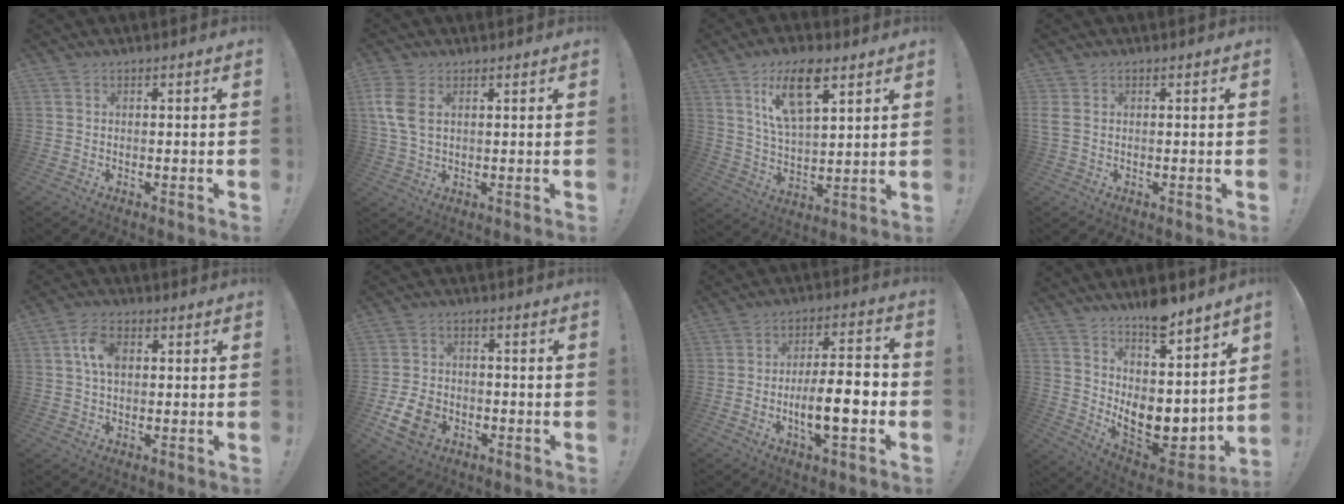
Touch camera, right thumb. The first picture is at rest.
{"total": 7.7, "force": [2.3, 4.8, 5.6], "torque": [-0.131, -0.002, 0.045]}
{"total": 14.0, "force": [7.5, 5.9, 10.3], "torque": [-0.186, -0.015, 0.131]}
{"total": 1.8, "force": [0.5, 1.0, 1.5], "torque": [-0.032, 0.005, 0.013]}
{"total": 7.2, "force": [1.3, 4.5, 5.4], "torque": [-0.091, 0.011, 0.027]}
{"total": 10.7, "force": [-4.7, 7.7, 5.8], "torque": [-0.098, 0.029, -0.083]}
{"total": 13.3, "force": [-4.3, 3.8, 12.0], "torque": [-0.197, 0.008, -0.077]}
{"total": 14.0, "force": [2.6, 8.6, 10.8], "torque": [-0.130, -0.045, 0.056]}